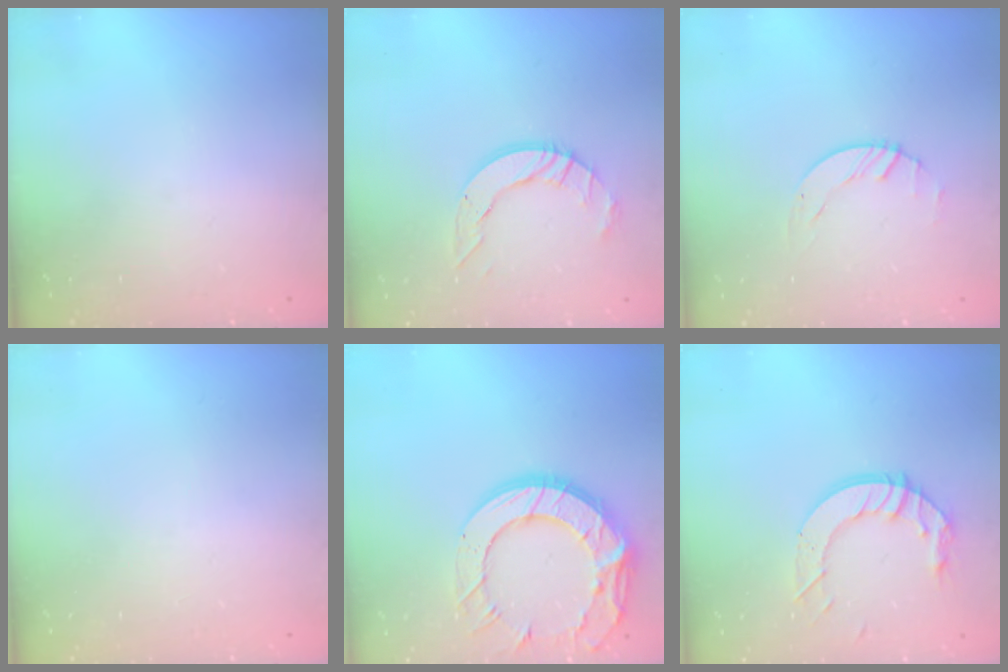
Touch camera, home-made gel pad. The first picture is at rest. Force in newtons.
{"total": 8.1, "press": 8.0, "slide": 0.3}
{"total": 0.8, "press": 0.8, "slide": 0.2}
{"total": 0.0}
{"total": 17.6, "press": 17.5, "slide": 1.2}
{"total": 10.6, "press": 10.5, "slide": 1.0}